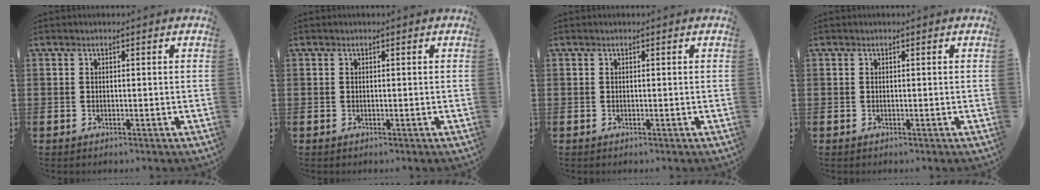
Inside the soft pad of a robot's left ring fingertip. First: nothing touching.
{"total": 0.0}
{"total": 0.0}
{"total": 0.0}